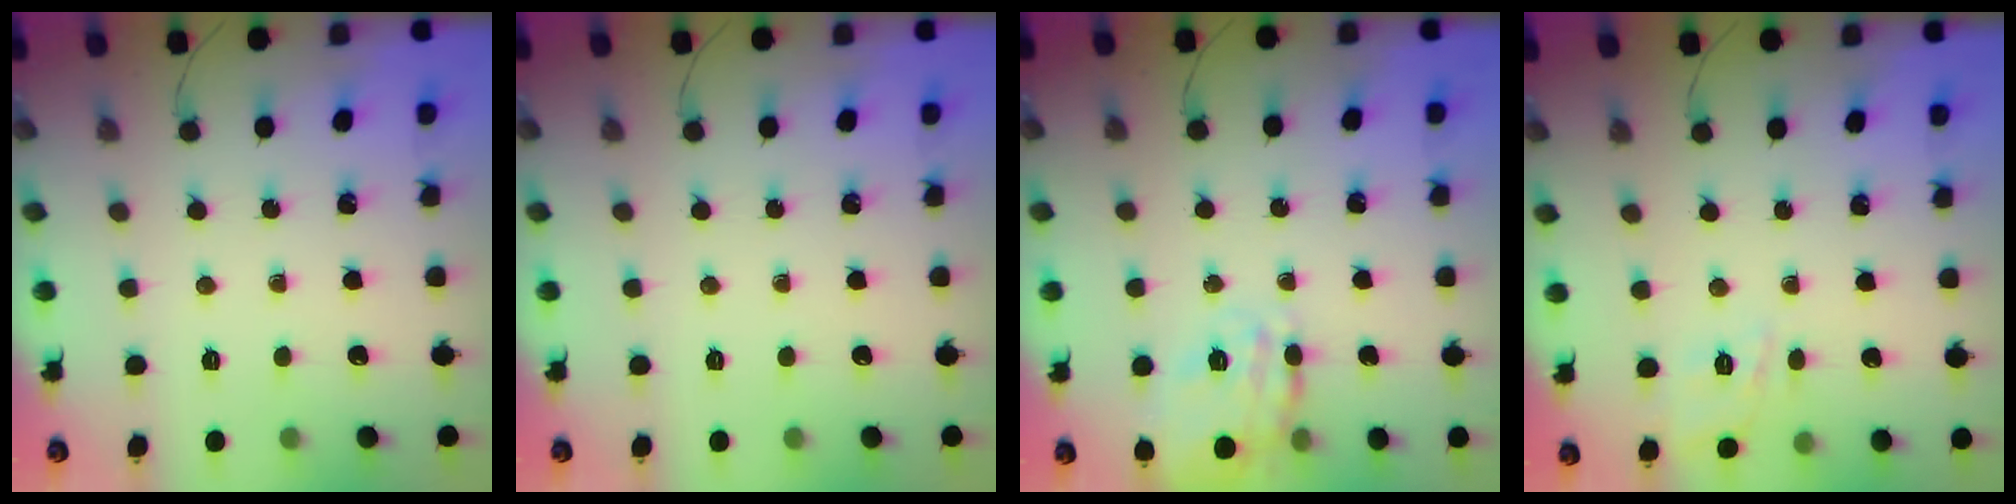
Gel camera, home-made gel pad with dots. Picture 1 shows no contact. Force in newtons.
{"total": 0.0}
{"total": 17.2, "press": 17.2, "slide": 0.5}
{"total": 2.8, "press": 2.2, "slide": 1.7}